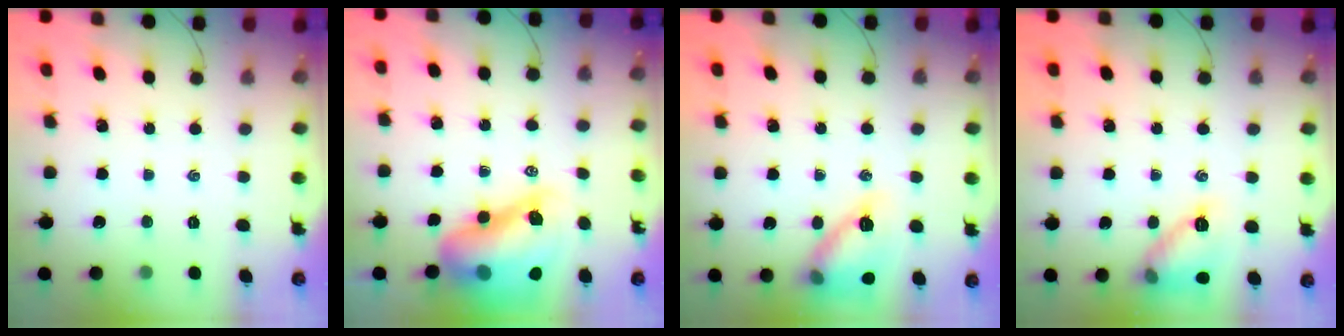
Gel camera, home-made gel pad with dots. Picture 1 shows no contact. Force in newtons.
{"total": 16.0, "press": 15.4, "slide": 4.4}
{"total": 13.4, "press": 13.3, "slide": 1.8}
{"total": 11.6, "press": 11.6, "slide": 0.3}